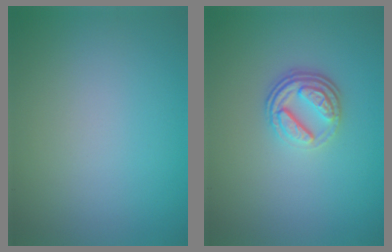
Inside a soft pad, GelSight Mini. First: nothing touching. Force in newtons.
{"total": 3.7, "press": 2.7, "slide": 2.6}